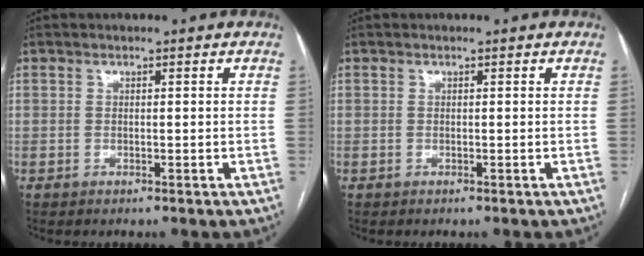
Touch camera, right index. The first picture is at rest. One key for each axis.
{"total": 0.0}